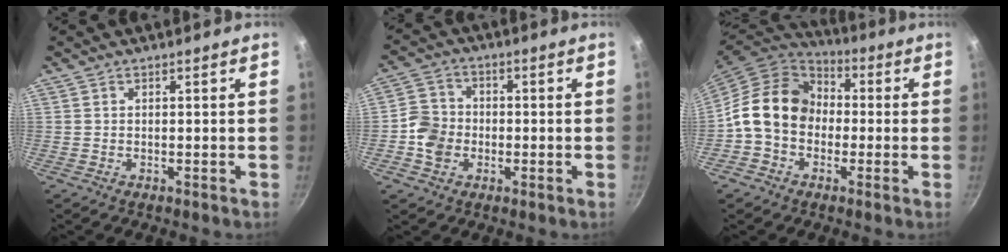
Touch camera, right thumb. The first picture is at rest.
{"total": 6.8, "force": [-1.5, 5.9, 2.9], "torque": [-0.033, 0.016, -0.043]}
{"total": 14.2, "force": [-0.4, 11.4, 8.4], "torque": [-0.108, 0.034, -0.025]}